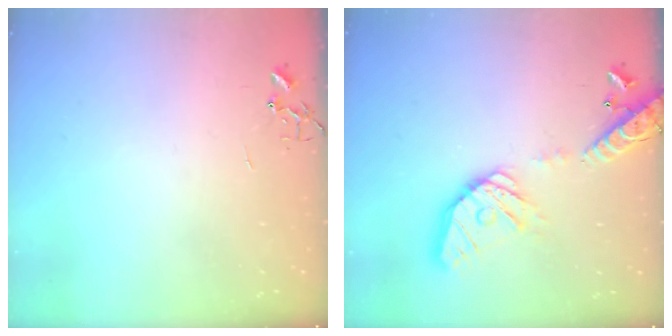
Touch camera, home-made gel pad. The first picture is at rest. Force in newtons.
{"total": 19.5, "press": 19.2, "slide": 3.3}